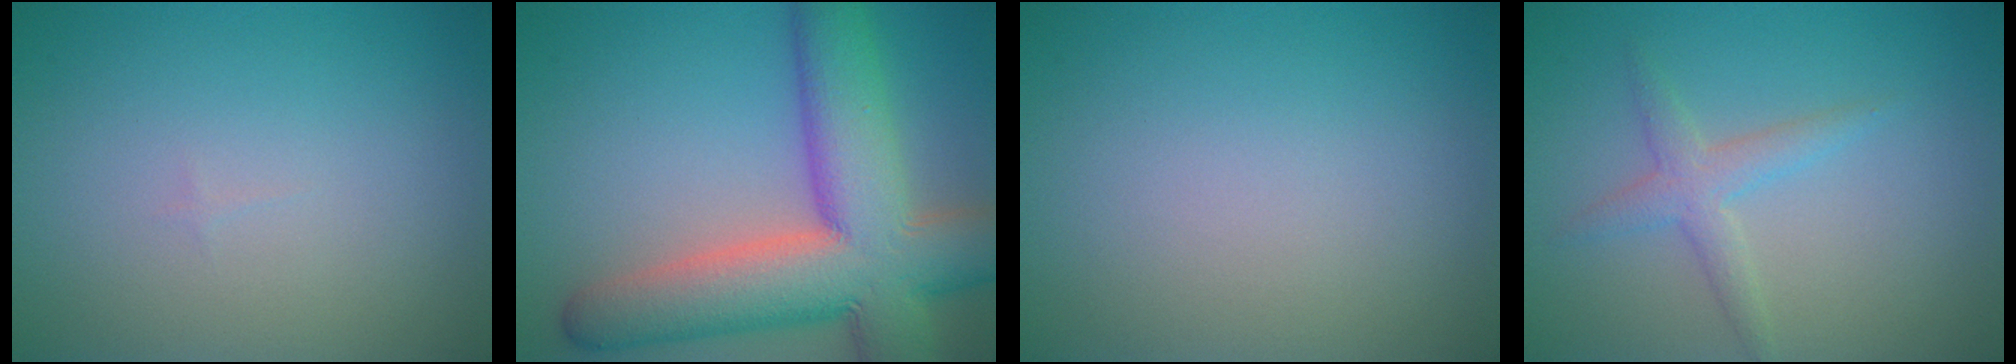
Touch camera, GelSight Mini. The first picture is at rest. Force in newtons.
{"total": 12.9, "press": 12.8, "slide": 0.8}
{"total": 0.0}
{"total": 2.2, "press": 2.2, "slide": 0.1}